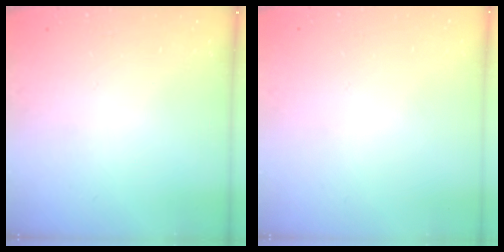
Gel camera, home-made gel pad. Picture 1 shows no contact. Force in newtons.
{"total": 0.0}